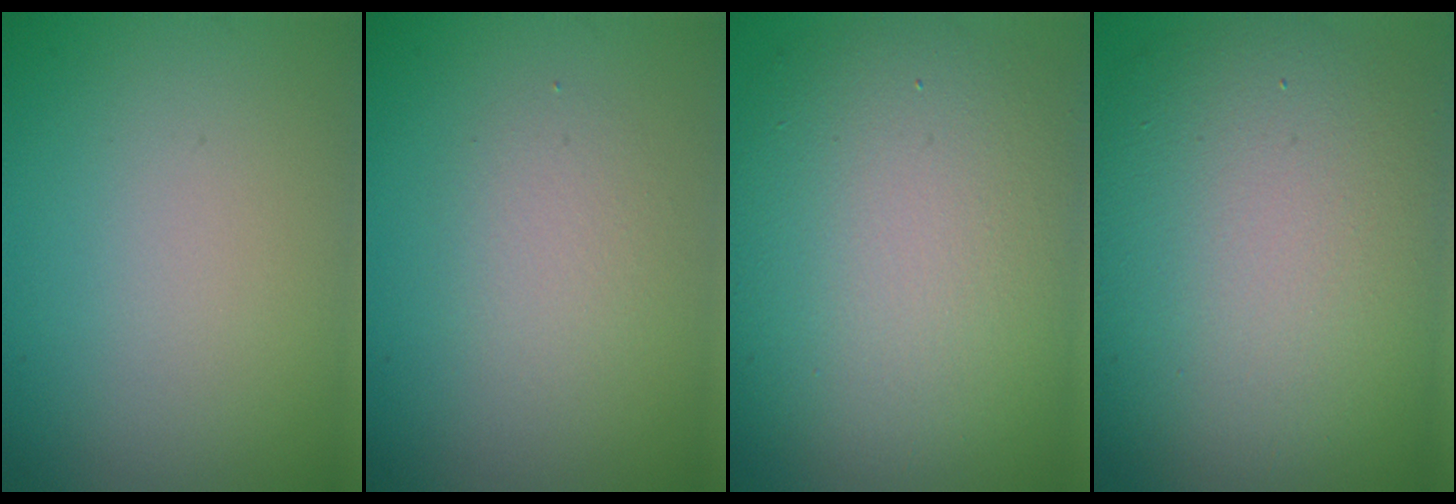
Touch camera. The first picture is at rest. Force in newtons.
{"total": 1.8, "press": 1.8, "slide": 0.1}
{"total": 11.7, "press": 11.7, "slide": 0.9}
{"total": 12.7, "press": 12.6, "slide": 0.8}